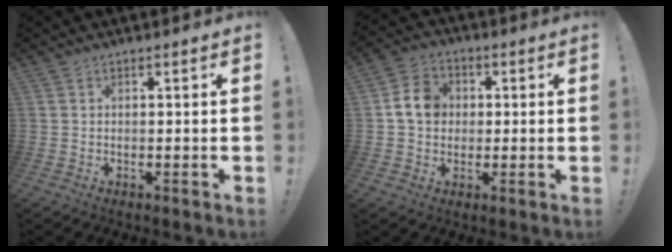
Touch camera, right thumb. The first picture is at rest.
{"total": 9.5, "force": [1.2, 8.1, 4.8], "torque": [-0.067, 0.015, 0.030]}